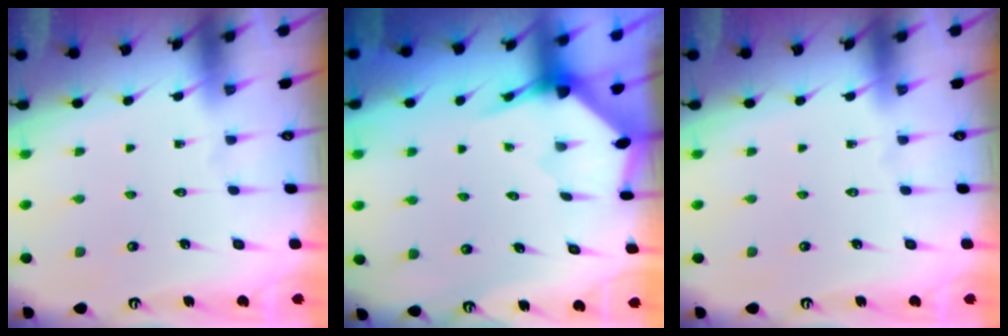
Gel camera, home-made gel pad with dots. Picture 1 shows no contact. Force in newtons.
{"total": 3.3, "press": 3.3, "slide": 0.1}
{"total": 0.0}